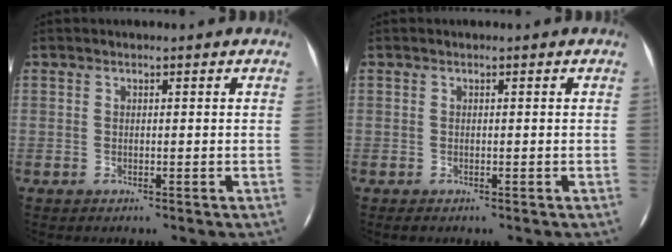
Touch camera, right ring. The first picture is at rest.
{"total": 0.0}